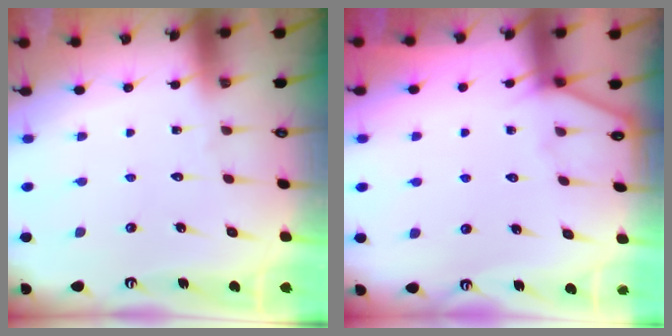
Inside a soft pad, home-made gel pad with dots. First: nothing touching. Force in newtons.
{"total": 2.4, "press": 2.3, "slide": 0.4}